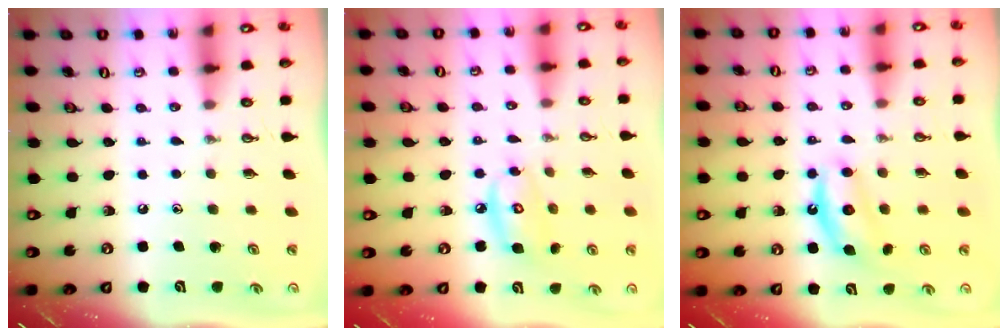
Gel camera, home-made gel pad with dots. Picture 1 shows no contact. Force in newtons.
{"total": 7.9, "press": 7.8, "slide": 0.5}
{"total": 6.9, "press": 6.9, "slide": 0.8}